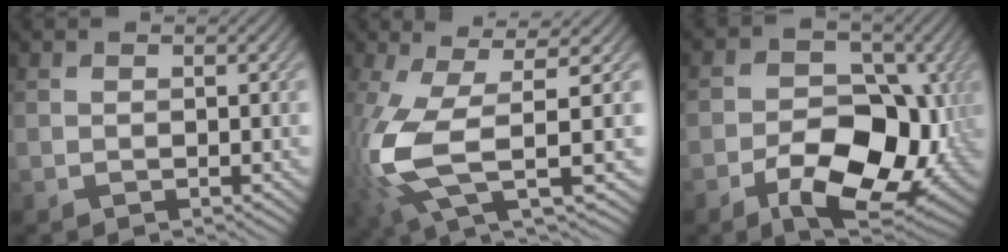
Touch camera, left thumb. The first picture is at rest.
{"total": 10.1, "force": [-1.3, 2.5, 9.7], "torque": [-0.219, -0.005, -0.027]}
{"total": 12.6, "force": [-3.9, 8.1, 8.8], "torque": [-0.113, -0.015, -0.068]}